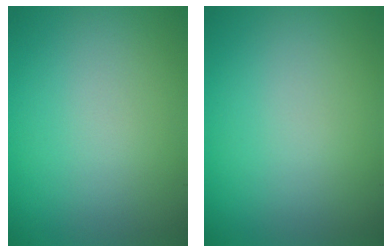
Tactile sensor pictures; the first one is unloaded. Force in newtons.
{"total": 0.0}